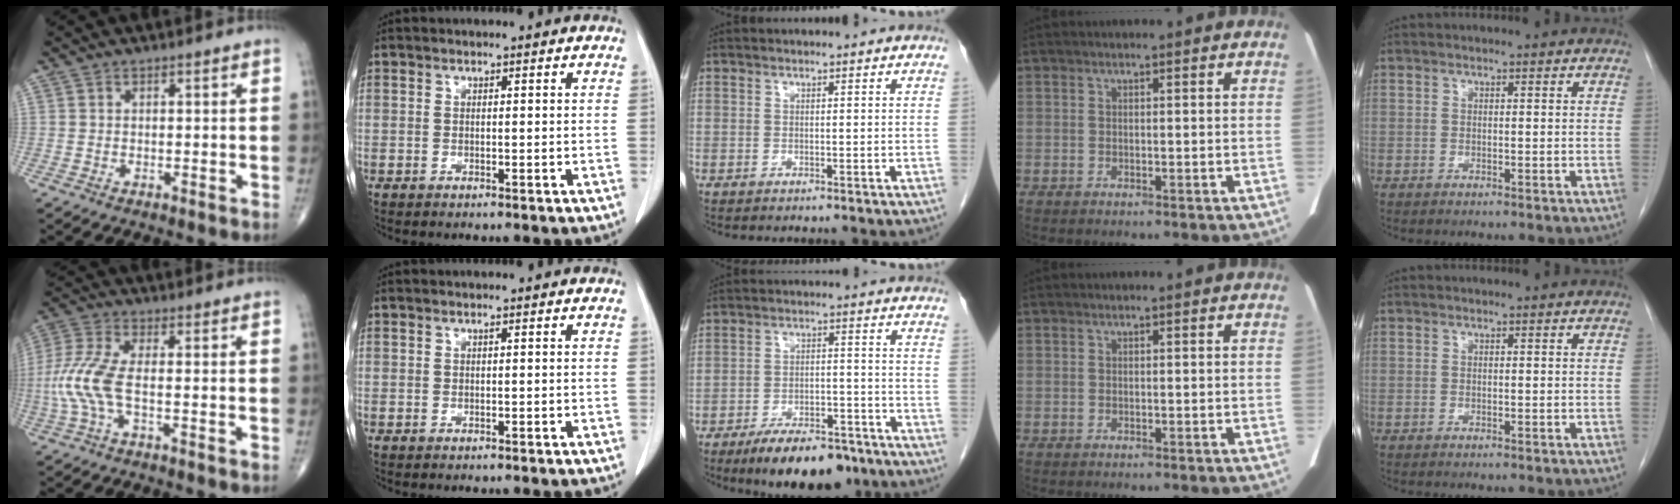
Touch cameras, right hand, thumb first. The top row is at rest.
{"thumb": {"total": 8.5, "force": [-1.6, 2.7, 7.9], "torque": [-0.212, 0.015, -0.039]}, "middle": {"total": 11.4, "force": [-8.7, 4.0, 6.3], "torque": [-0.090, -0.002, -0.137]}}